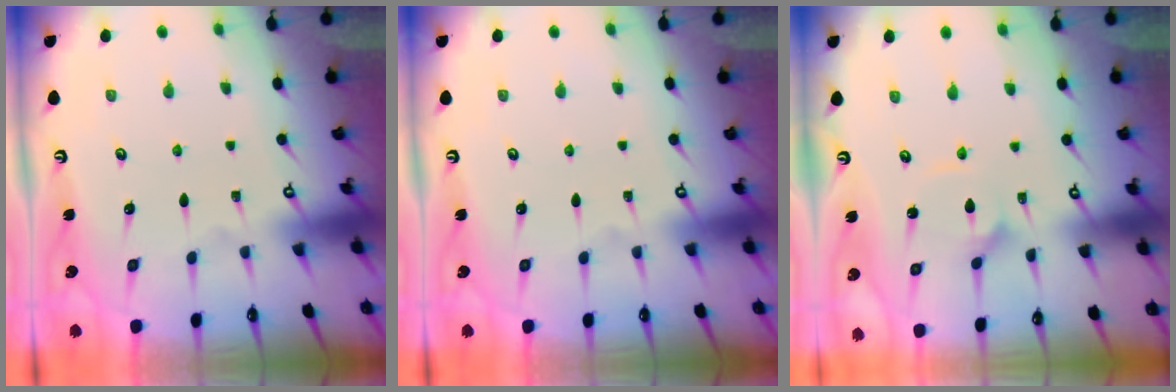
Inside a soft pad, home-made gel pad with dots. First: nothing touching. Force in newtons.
{"total": 0.0}
{"total": 2.3, "press": 2.3, "slide": 0.1}